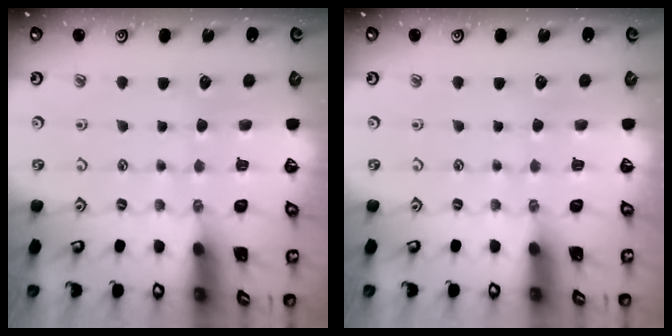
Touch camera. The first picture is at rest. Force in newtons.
{"total": 0.0}